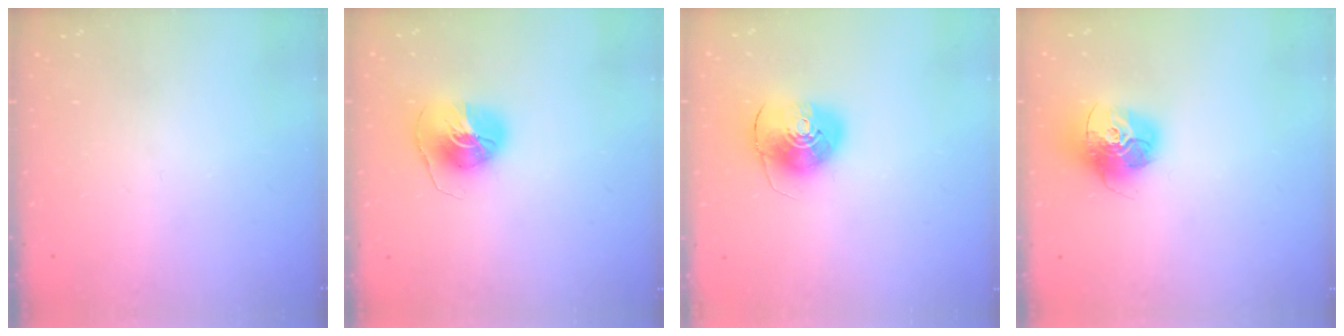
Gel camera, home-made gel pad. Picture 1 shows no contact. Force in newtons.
{"total": 8.5, "press": 8.5, "slide": 0.2}
{"total": 9.3, "press": 9.3, "slide": 1.1}
{"total": 15.6, "press": 15.5, "slide": 1.4}